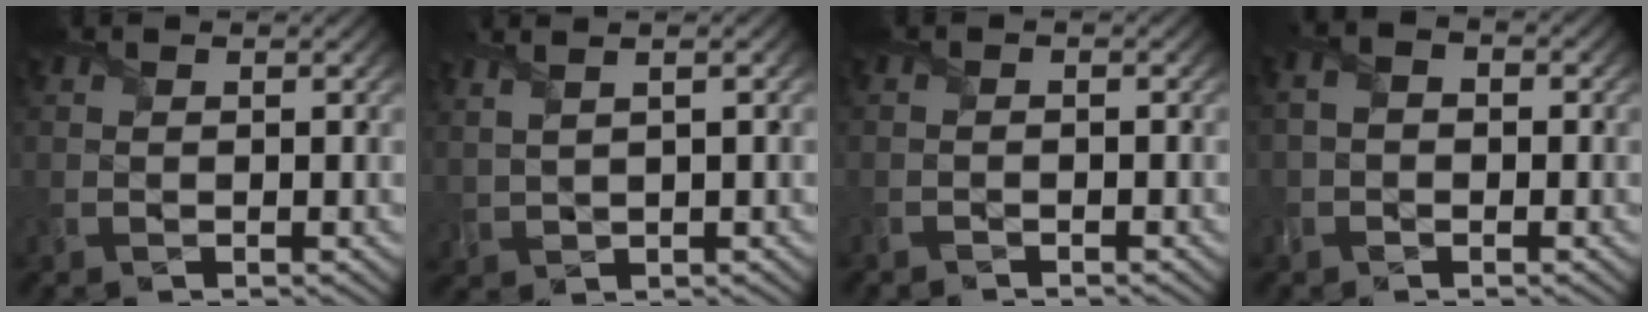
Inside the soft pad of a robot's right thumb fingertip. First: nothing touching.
{"total": 2.9, "force": [1.8, 0.3, 2.2], "torque": [-0.046, 0.013, 0.027]}
{"total": 1.1, "force": [-1.1, 0.0, -0.1], "torque": [0.004, -0.001, -0.023]}
{"total": 3.0, "force": [-0.4, 2.3, 1.9], "torque": [-0.031, 0.006, -0.021]}